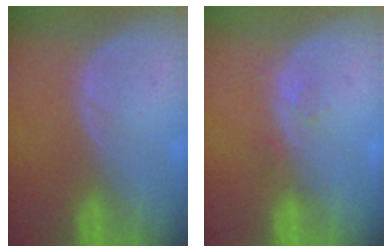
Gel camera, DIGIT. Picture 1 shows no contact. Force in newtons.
{"total": 1.1, "press": 1.0, "slide": 0.1}